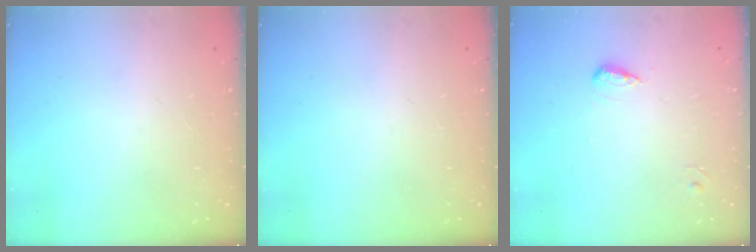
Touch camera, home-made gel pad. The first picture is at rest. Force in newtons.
{"total": 0.0}
{"total": 5.5, "press": 5.5, "slide": 1.0}